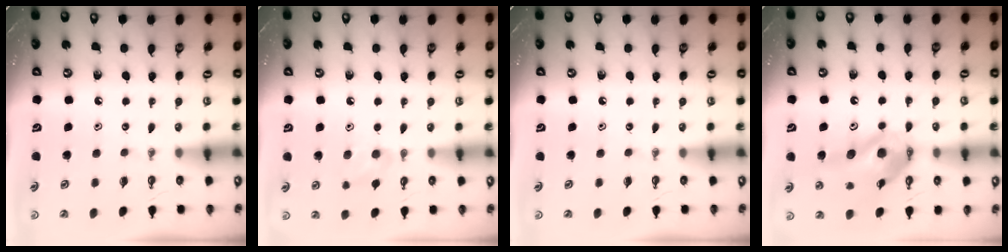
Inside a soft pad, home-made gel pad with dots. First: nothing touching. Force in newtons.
{"total": 6.0, "press": 5.9, "slide": 1.3}
{"total": 0.0}
{"total": 13.3, "press": 13.2, "slide": 1.5}